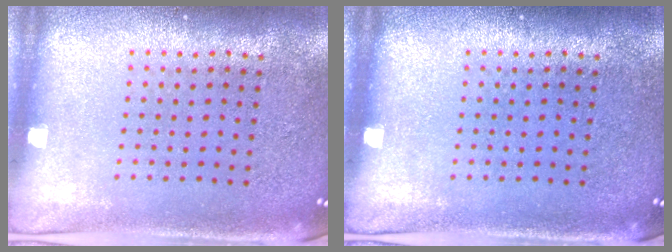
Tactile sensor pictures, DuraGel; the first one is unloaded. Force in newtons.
{"total": 0.0}